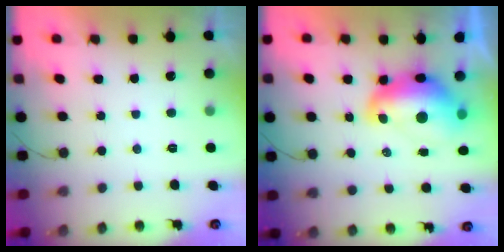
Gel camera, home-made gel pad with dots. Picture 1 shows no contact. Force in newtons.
{"total": 12.1, "press": 12.0, "slide": 1.5}